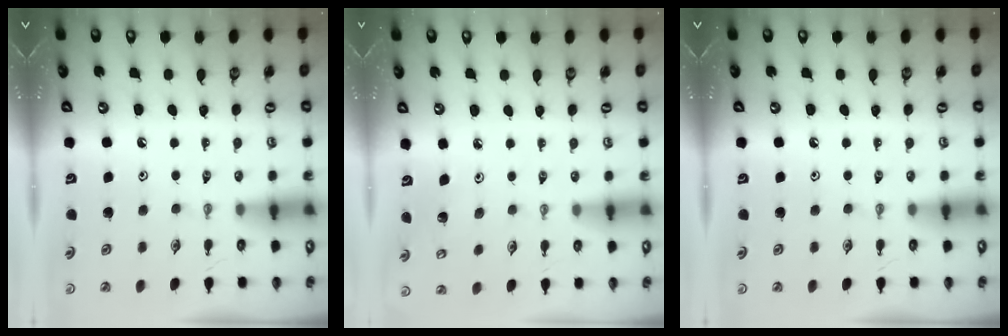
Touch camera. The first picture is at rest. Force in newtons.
{"total": 2.5, "press": 2.4, "slide": 0.6}
{"total": 0.0}